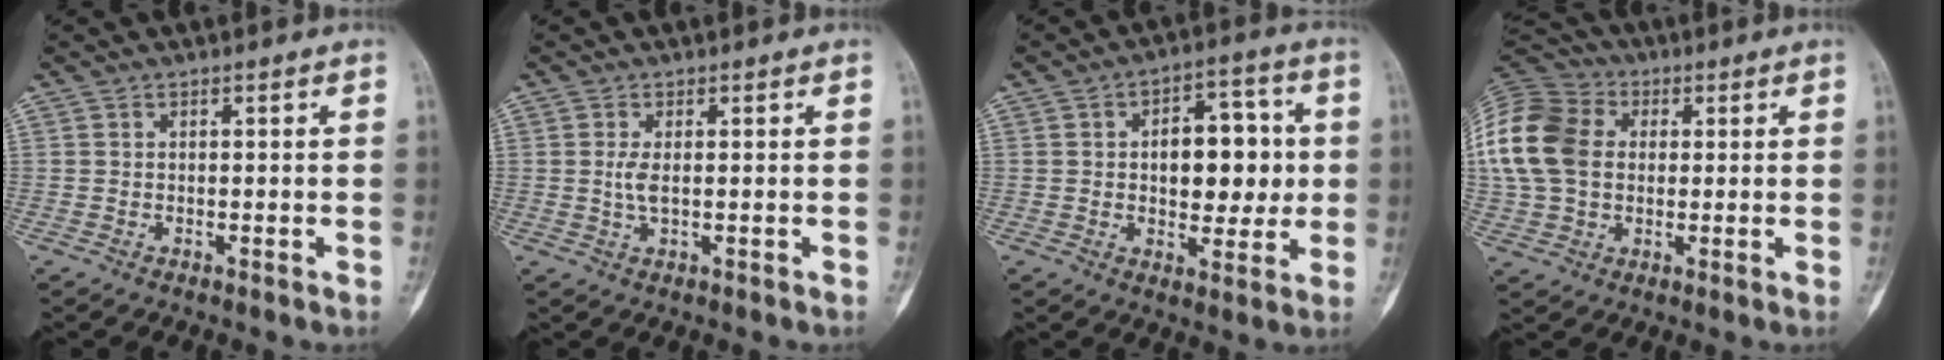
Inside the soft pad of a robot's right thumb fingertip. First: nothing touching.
{"total": 2.2, "force": [0.1, 0.6, 2.1], "torque": [-0.054, -0.004, 0.004]}
{"total": 12.7, "force": [0.9, 7.6, 10.2], "torque": [-0.097, 0.015, 0.016]}
{"total": 17.3, "force": [2.0, 13.0, 11.2], "torque": [-0.237, 0.023, 0.031]}